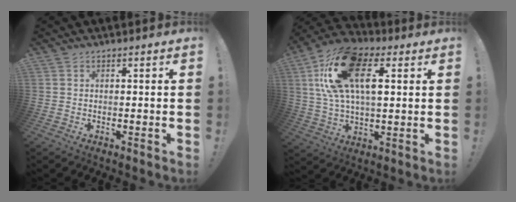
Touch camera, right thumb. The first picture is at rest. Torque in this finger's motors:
{"motor_torque": [2.31, 2.70, 0.23, 0.22, 0.56]}